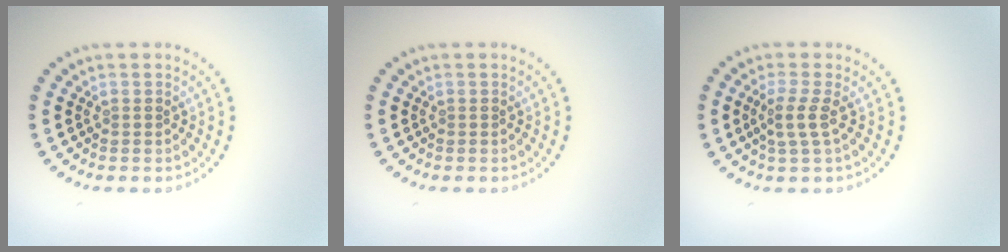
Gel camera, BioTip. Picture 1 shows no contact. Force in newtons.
{"total": 0.0}
{"total": 2.1, "press": 1.7, "slide": 1.3}